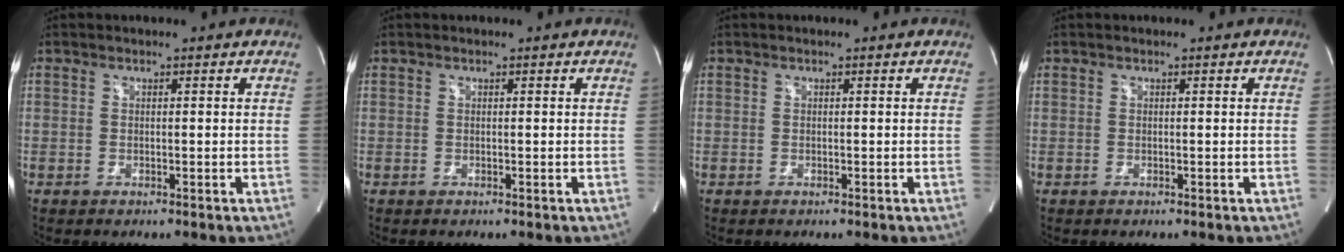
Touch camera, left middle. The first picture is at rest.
{"total": 0.0}
{"total": 0.0}
{"total": 0.0}